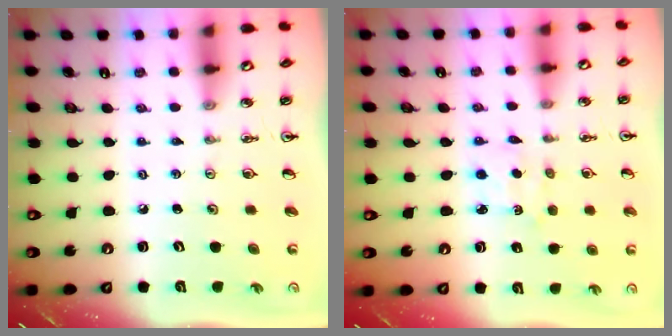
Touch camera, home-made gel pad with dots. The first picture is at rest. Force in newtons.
{"total": 3.1, "press": 3.1, "slide": 0.2}